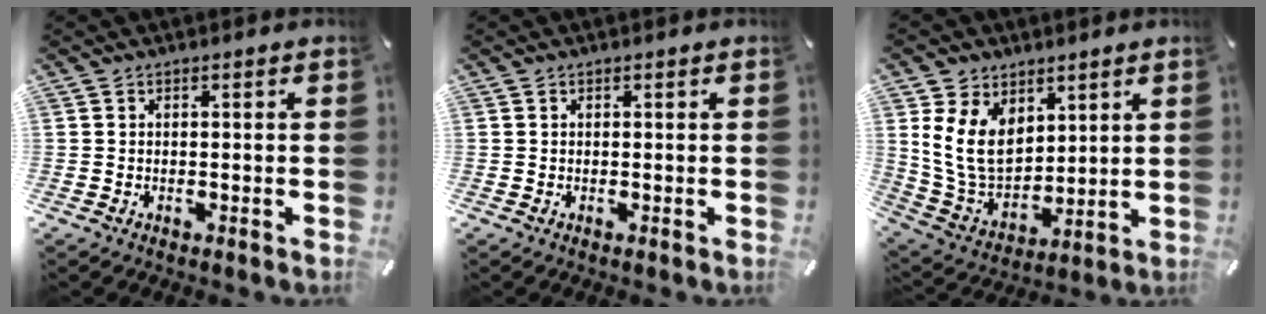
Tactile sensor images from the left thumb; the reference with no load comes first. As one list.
[{"total": 0.0}, {"total": 13.3, "force": [4.5, 10.4, 7.0], "torque": [-0.170, -0.029, 0.086]}]